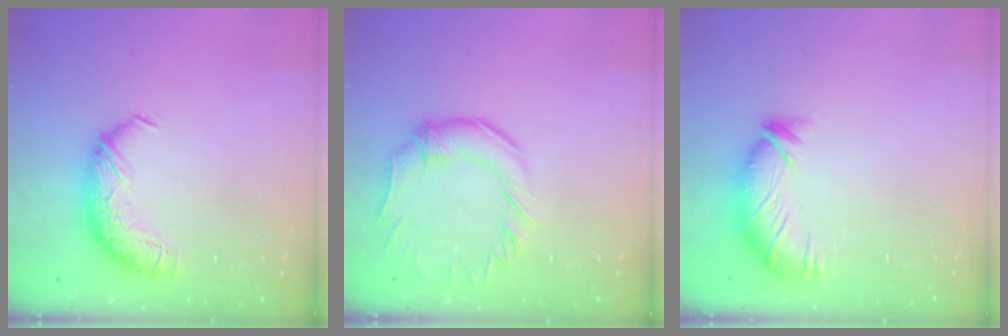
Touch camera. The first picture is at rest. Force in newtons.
{"total": 0.9, "press": 0.2, "slide": 0.9}
{"total": 2.9, "press": 2.5, "slide": 1.4}